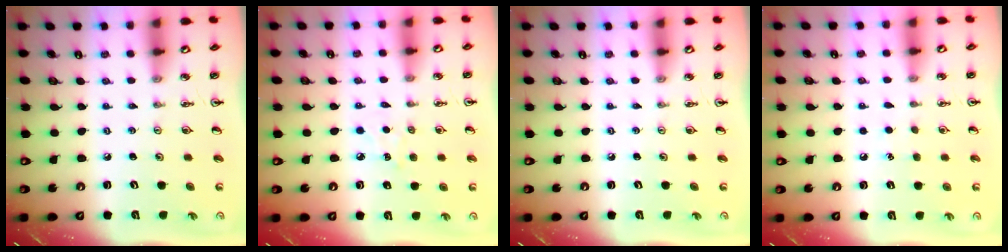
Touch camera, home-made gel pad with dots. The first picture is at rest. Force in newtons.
{"total": 4.6, "press": 4.5, "slide": 0.6}
{"total": 0.0}
{"total": 4.9, "press": 4.9, "slide": 0.6}